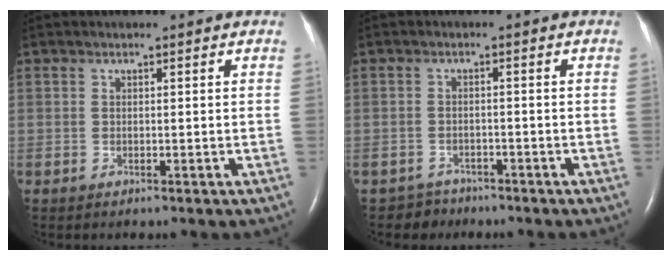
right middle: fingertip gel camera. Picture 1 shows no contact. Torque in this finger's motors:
{"motor_torque": [-0.07, 0.08, -0.06, -0.01]}